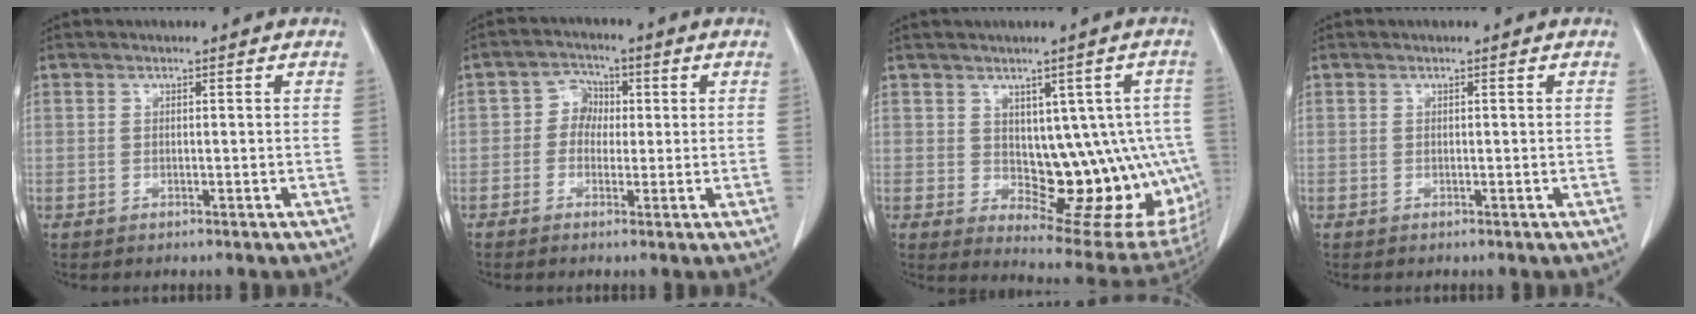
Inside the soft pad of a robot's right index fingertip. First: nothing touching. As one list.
[{"total": 3.9, "force": [0.0, 3.5, 1.8], "torque": [-0.027, 0.016, -0.006]}, {"total": 13.2, "force": [-0.3, 7.0, 11.2], "torque": [-0.111, 0.013, 0.020]}, {"total": 0.0}]